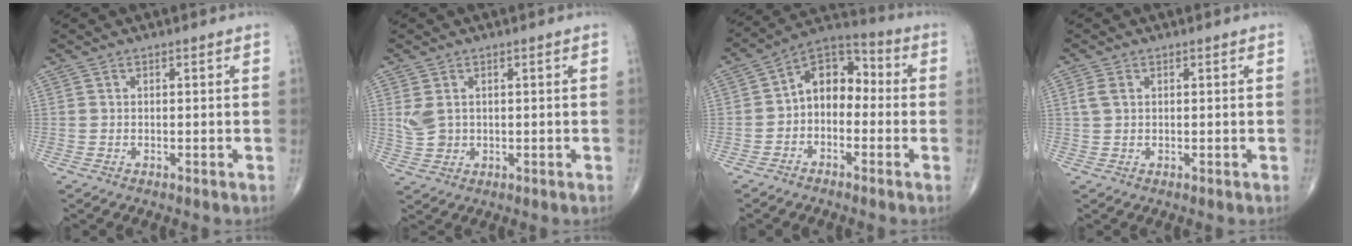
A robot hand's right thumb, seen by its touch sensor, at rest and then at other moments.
{"total": 3.6, "force": [0.9, 2.7, 2.2], "torque": [-0.041, -0.002, 0.027]}
{"total": 9.6, "force": [-1.1, 6.7, 6.8], "torque": [-0.076, 0.044, -0.041]}
{"total": 2.1, "force": [0.6, 1.4, 1.5], "torque": [-0.038, 0.007, 0.014]}